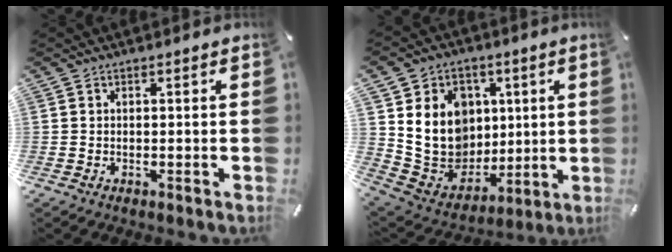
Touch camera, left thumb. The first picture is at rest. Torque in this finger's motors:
{"motor_torque": [1.02, 0.71, 0.48, -0.29, 0.40]}